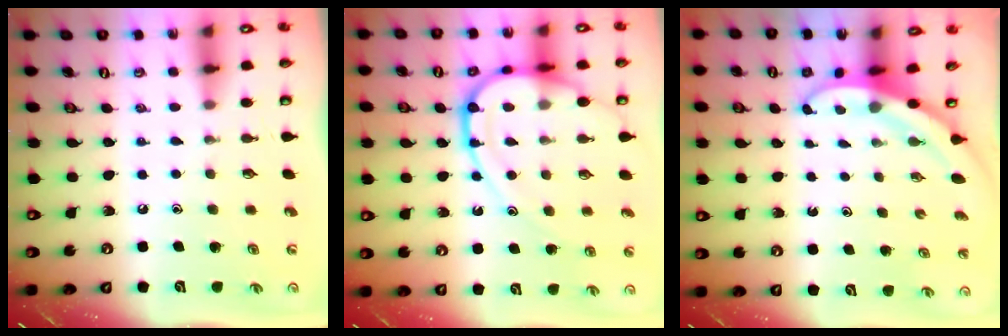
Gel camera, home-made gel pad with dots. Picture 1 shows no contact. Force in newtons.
{"total": 14.9, "press": 14.8, "slide": 1.9}
{"total": 3.3, "press": 3.3, "slide": 0.1}